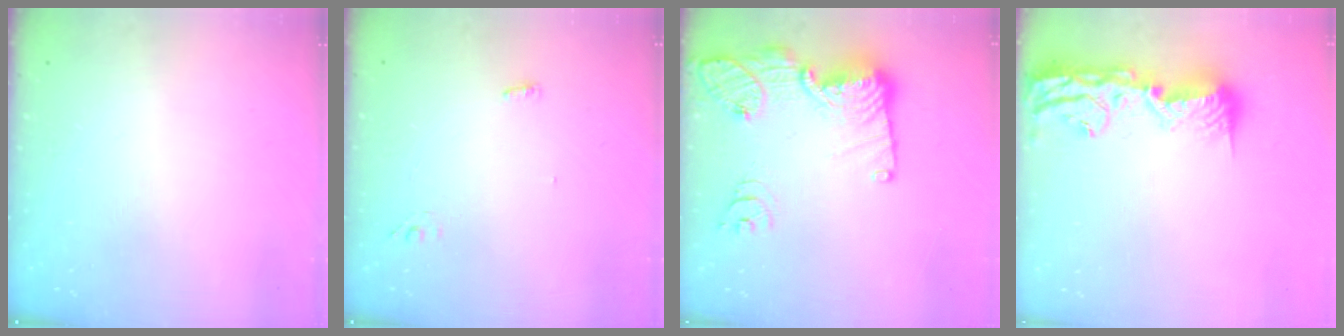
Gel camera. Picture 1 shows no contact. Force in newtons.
{"total": 3.2, "press": 2.9, "slide": 1.5}
{"total": 18.4, "press": 18.3, "slide": 1.7}
{"total": 16.3, "press": 15.9, "slide": 3.5}